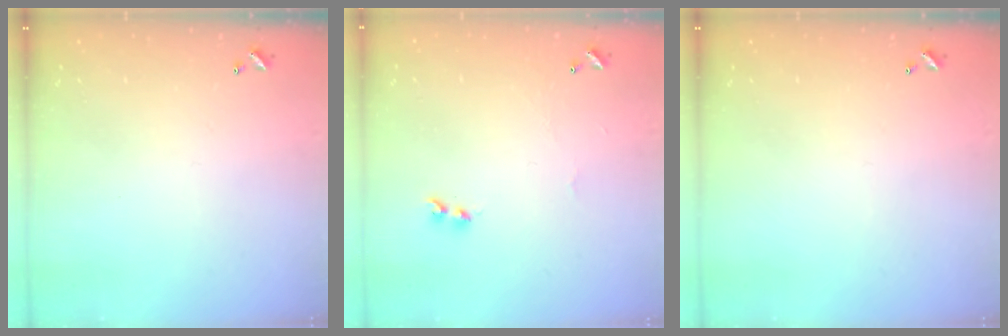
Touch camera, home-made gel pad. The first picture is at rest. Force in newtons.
{"total": 2.7, "press": 2.7, "slide": 0.7}
{"total": 0.0}